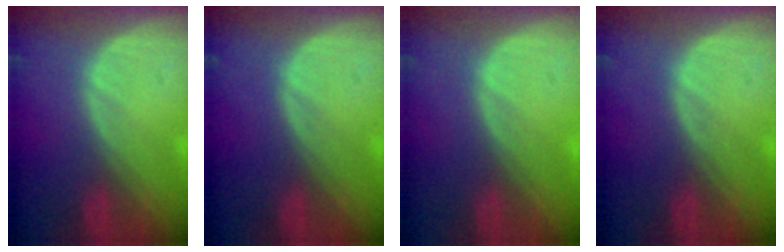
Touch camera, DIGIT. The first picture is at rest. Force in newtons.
{"total": 0.0}
{"total": 0.7, "press": 0.0, "slide": 0.7}
{"total": 0.0}